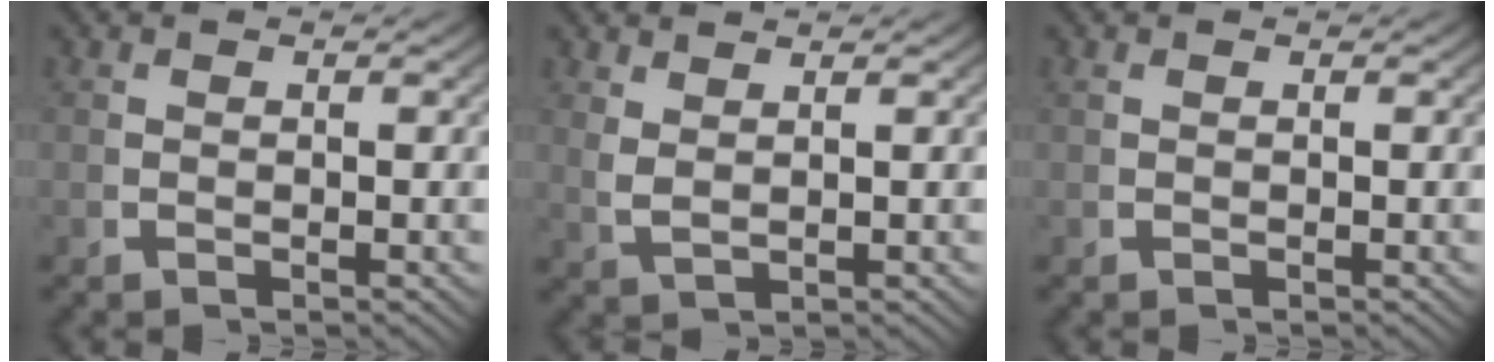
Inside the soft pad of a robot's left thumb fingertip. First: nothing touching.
{"total": 2.0, "force": [1.6, 0.5, 1.1], "torque": [-0.029, -0.005, 0.043]}
{"total": 0.0}